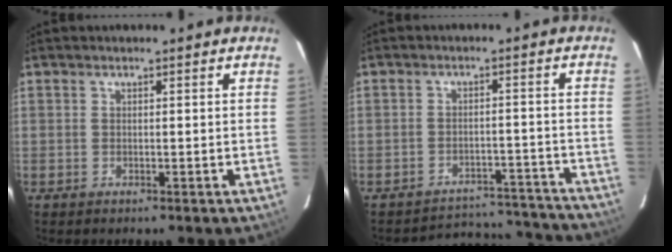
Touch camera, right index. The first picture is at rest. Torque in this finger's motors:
{"motor_torque": [-1.19, -0.95, -1.05, -0.21]}